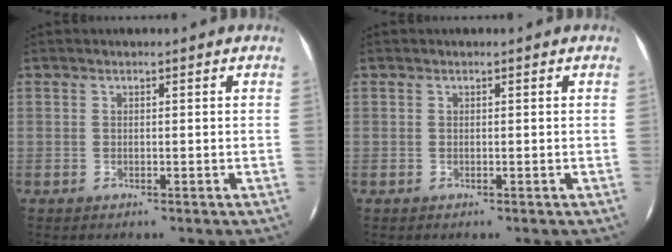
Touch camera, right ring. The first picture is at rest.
{"total": 0.0}